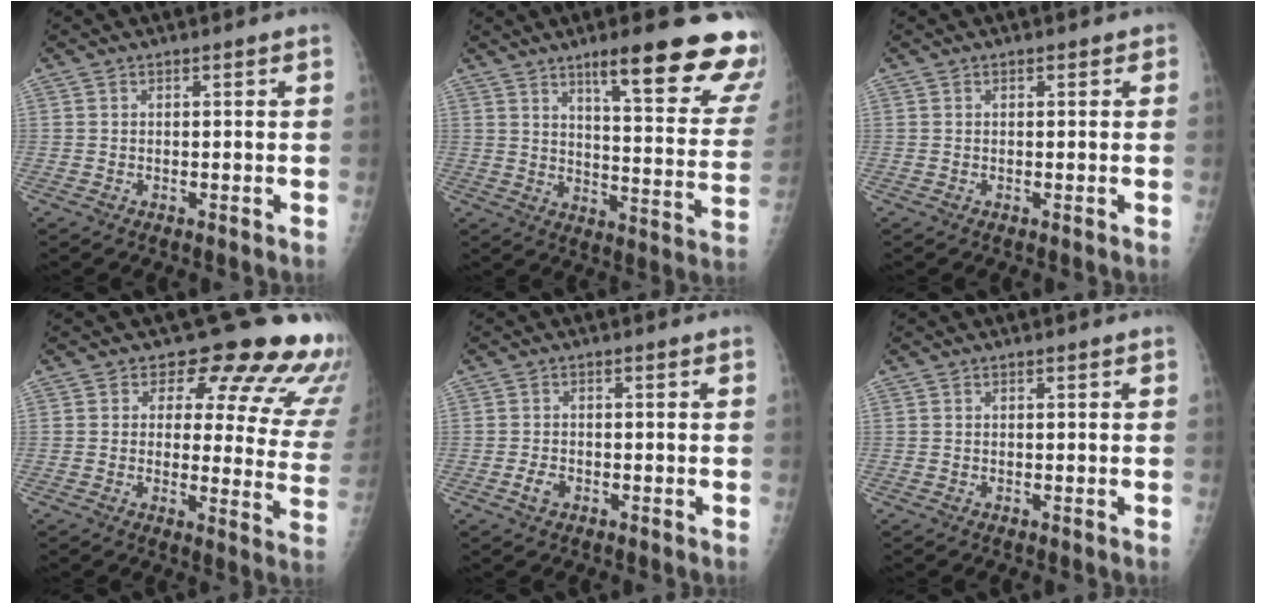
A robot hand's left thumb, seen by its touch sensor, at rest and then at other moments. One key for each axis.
{"total": 22.2, "fx": 14.7, "fy": 4.0, "fz": 16.1, "tx": -0.181, "ty": -0.069, "tz": 0.197}
{"total": 0.6, "fx": 0.3, "fy": 0.5, "fz": 0.2, "tx": 0.006, "ty": 0.001, "tz": -0.002}
{"total": 17.3, "fx": 12.9, "fy": 7.3, "fz": 9.0, "tx": -0.047, "ty": -0.078, "tz": 0.124}
{"total": 2.2, "fx": -1.1, "fy": 1.5, "fz": 1.3, "tx": -0.024, "ty": 0.005, "tz": -0.020}
{"total": 0.0}